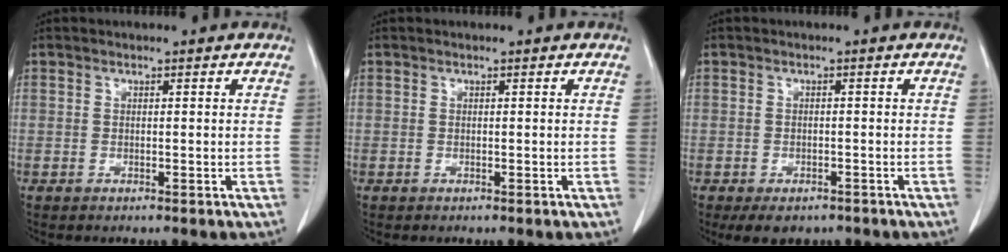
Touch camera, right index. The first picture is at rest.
{"total": 0.0}
{"total": 5.2, "force": [-3.8, 2.9, 2.0], "torque": [-0.022, -0.001, -0.049]}